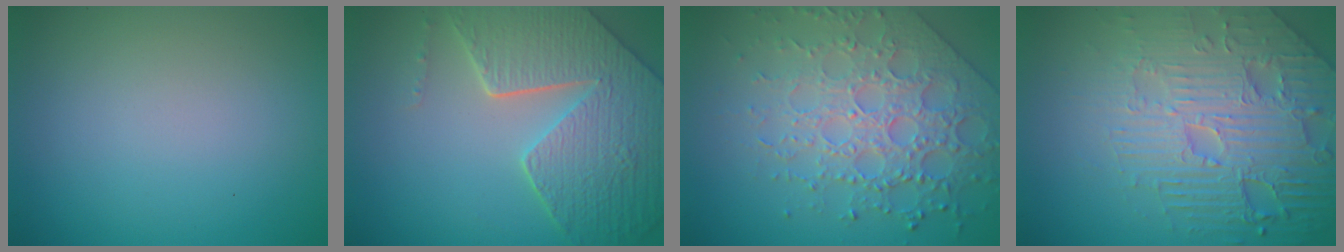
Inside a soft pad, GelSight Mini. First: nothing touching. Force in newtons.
{"total": 8.8, "press": 6.3, "slide": 6.2}
{"total": 6.2, "press": 5.2, "slide": 3.3}
{"total": 7.0, "press": 5.7, "slide": 4.1}